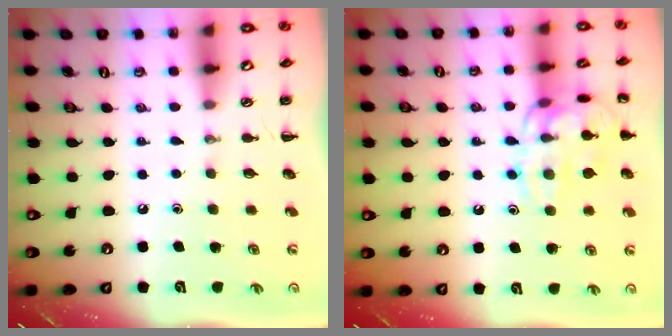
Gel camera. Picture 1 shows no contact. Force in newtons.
{"total": 13.9, "press": 13.9, "slide": 0.3}